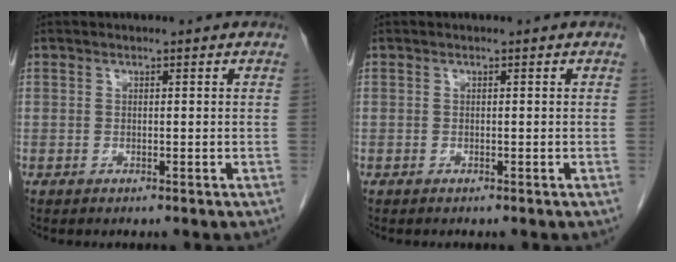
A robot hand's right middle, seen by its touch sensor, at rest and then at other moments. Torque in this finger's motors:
{"motor_torque": [-0.13, -0.13, -0.03, -0.01]}